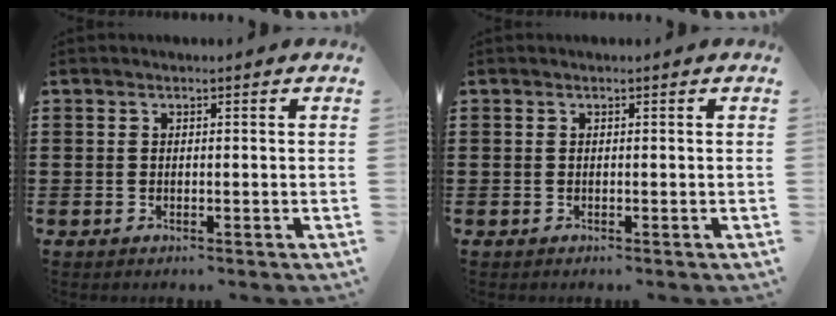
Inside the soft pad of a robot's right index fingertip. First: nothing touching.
{"total": 0.0}